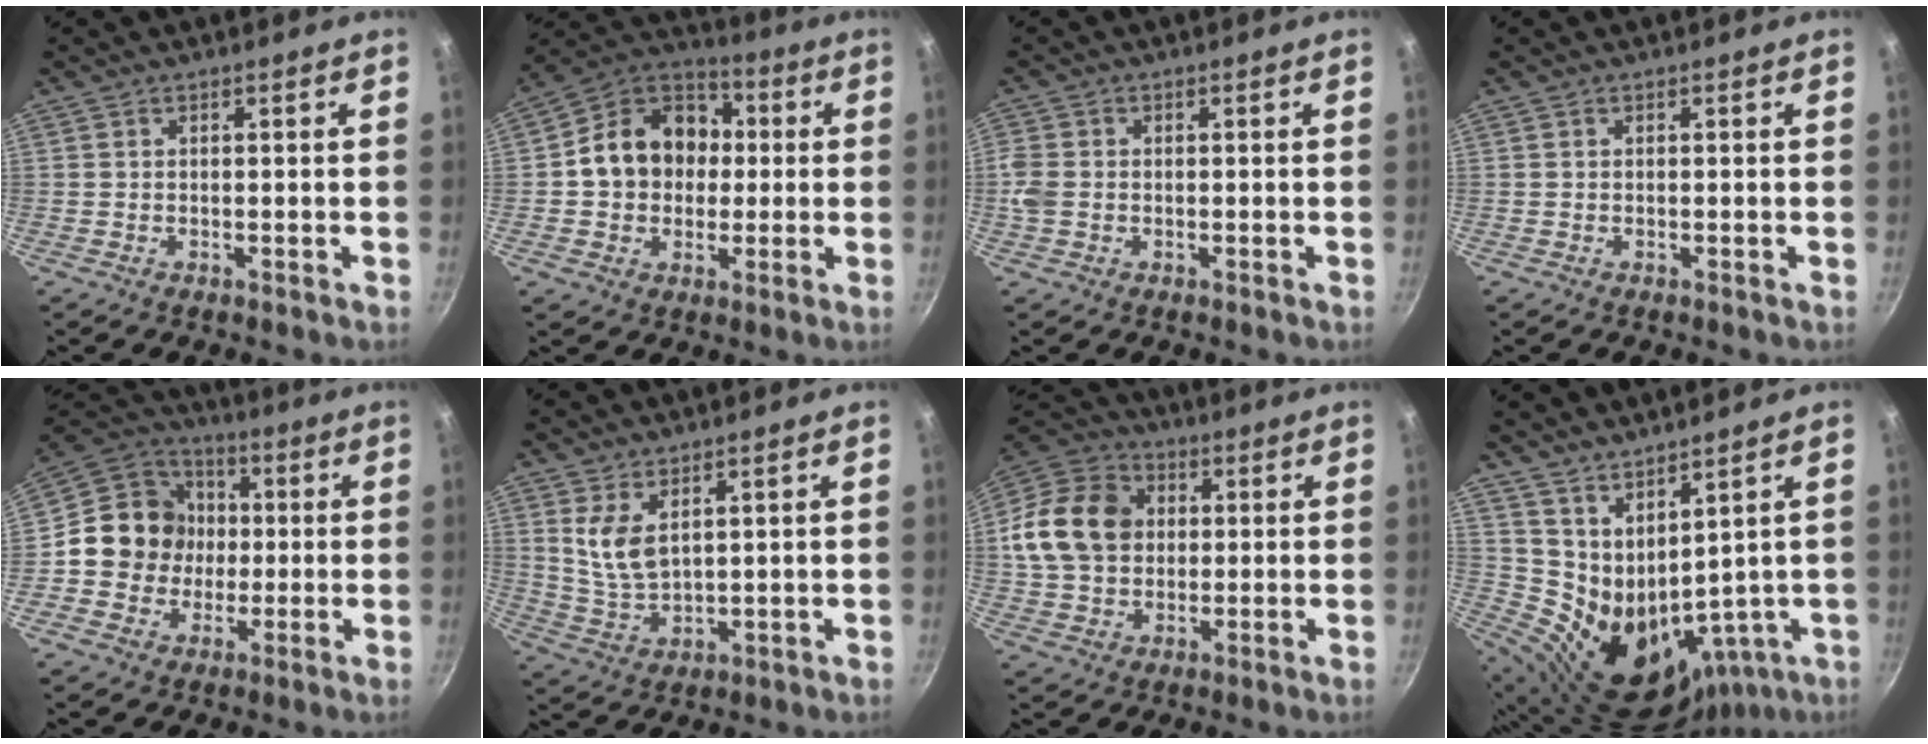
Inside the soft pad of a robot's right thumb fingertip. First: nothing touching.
{"total": 15.6, "force": [0.8, 12.9, 8.8], "torque": [-0.109, 0.031, -0.004]}
{"total": 3.6, "force": [-0.5, 2.9, 2.1], "torque": [-0.044, 0.002, -0.014]}
{"total": 0.0}
{"total": 13.7, "force": [-0.4, 12.7, 5.3], "torque": [-0.054, 0.026, -0.022]}
{"total": 7.3, "force": [3.0, 4.0, 5.3], "torque": [-0.096, -0.033, 0.068]}
{"total": 16.0, "force": [2.0, 12.8, 9.4], "torque": [-0.151, 0.020, 0.025]}
{"total": 14.6, "force": [6.4, 8.6, 9.9], "torque": [-0.152, -0.049, 0.154]}